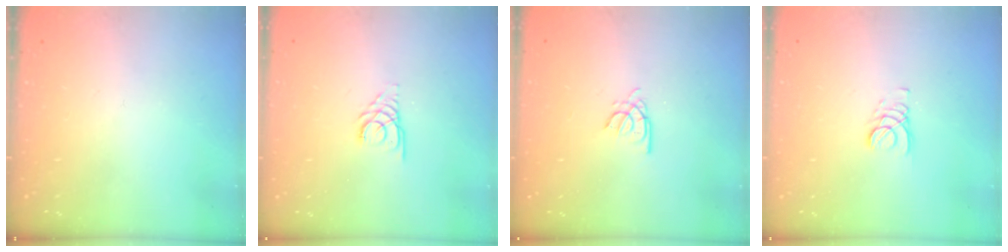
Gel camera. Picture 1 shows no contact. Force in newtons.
{"total": 2.7, "press": 2.7, "slide": 0.3}
{"total": 3.6, "press": 3.6, "slide": 0.4}
{"total": 2.7, "press": 2.7, "slide": 0.3}